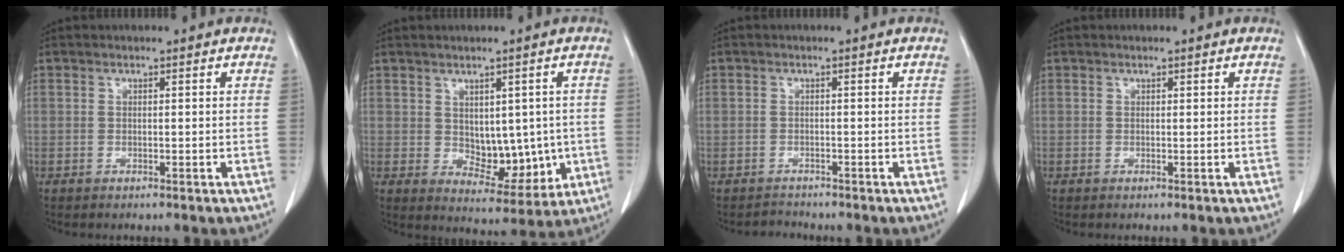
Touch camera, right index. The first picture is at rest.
{"total": 8.0, "force": [-0.2, 4.8, 6.4], "torque": [-0.075, -0.001, 0.018]}
{"total": 1.5, "force": [-1.2, 0.5, -0.6], "torque": [0.006, -0.004, -0.024]}
{"total": 0.0}